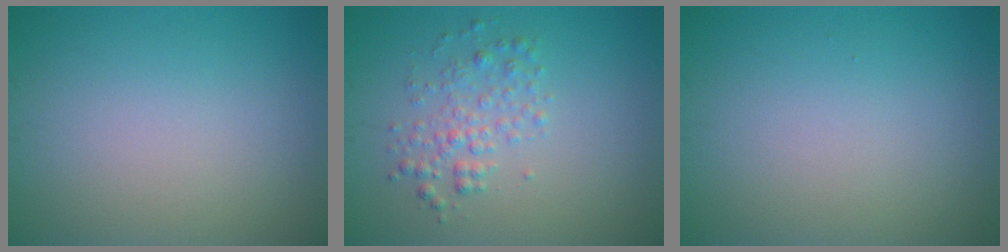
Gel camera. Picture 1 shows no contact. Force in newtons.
{"total": 2.4, "press": 2.4, "slide": 0.1}
{"total": 0.0}